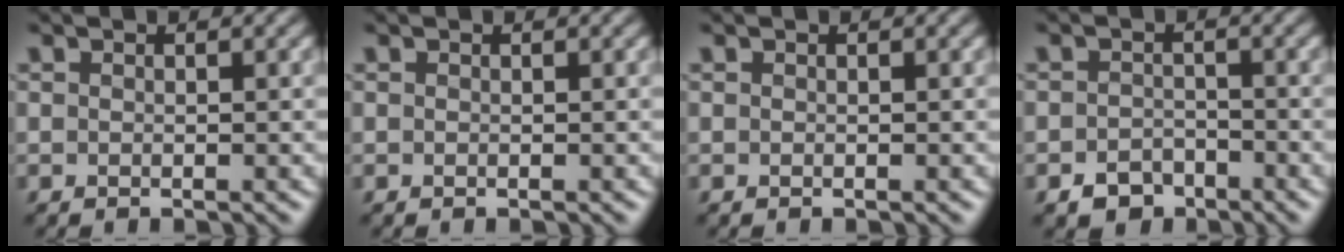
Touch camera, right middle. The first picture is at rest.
{"total": 0.0}
{"total": 0.0}
{"total": 2.2, "force": [-1.7, 1.4, 0.4], "torque": [-0.002, 0.006, -0.035]}